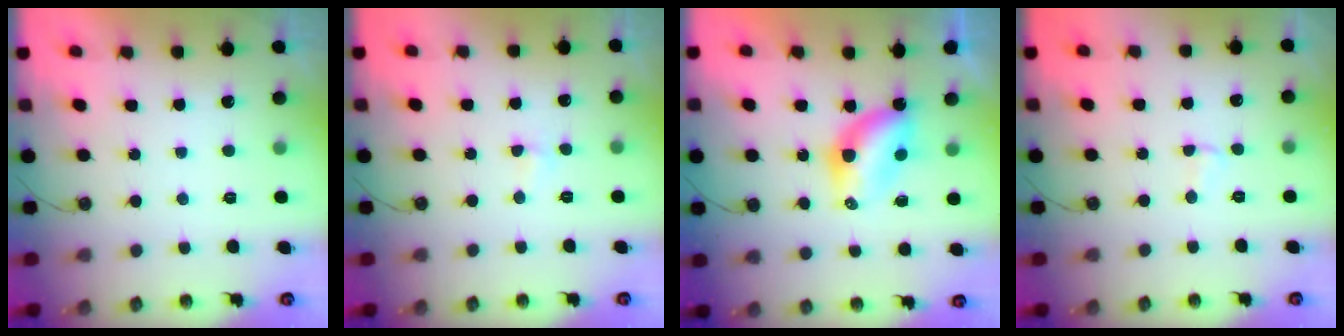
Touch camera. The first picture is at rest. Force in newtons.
{"total": 3.0, "press": 2.9, "slide": 0.5}
{"total": 6.8, "press": 6.8, "slide": 0.2}
{"total": 2.8, "press": 2.7, "slide": 0.5}